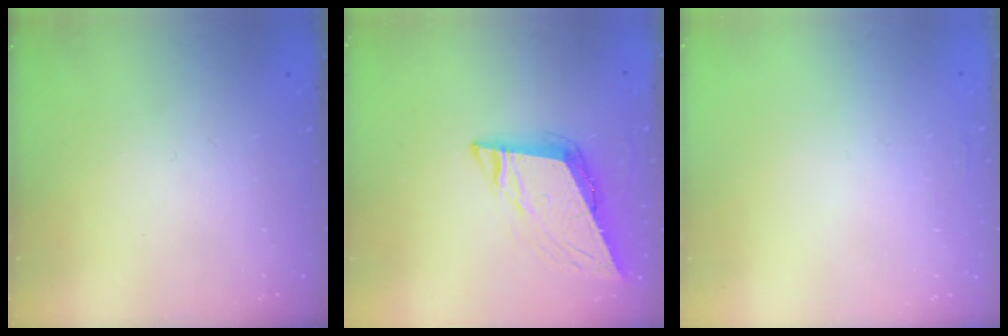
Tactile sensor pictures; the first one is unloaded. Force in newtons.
{"total": 9.8, "press": 9.3, "slide": 3.0}
{"total": 1.8, "press": 1.7, "slide": 0.4}